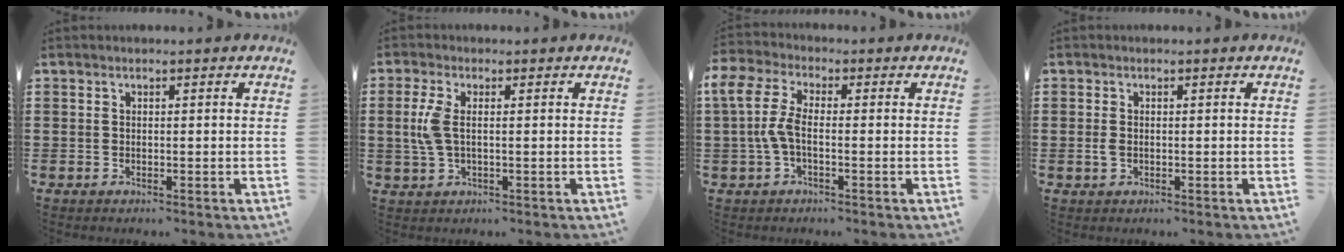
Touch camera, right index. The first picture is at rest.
{"total": 4.2, "force": [0.3, 1.7, 3.8], "torque": [-0.104, -0.005, -0.006]}
{"total": 6.2, "force": [-0.4, 3.2, 5.3], "torque": [-0.140, -0.002, -0.019]}
{"total": 1.3, "force": [-0.2, 0.9, 1.0], "torque": [-0.028, 0.001, -0.007]}